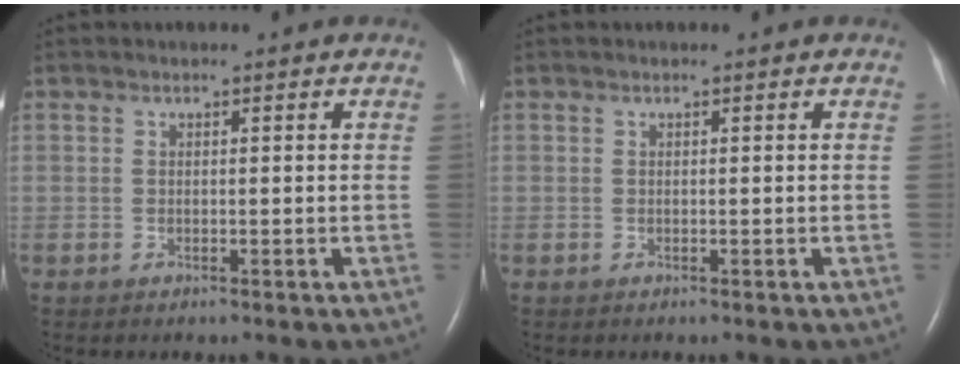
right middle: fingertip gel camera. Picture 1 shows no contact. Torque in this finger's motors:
{"motor_torque": [0.00, 0.00, 0.00, 0.00]}